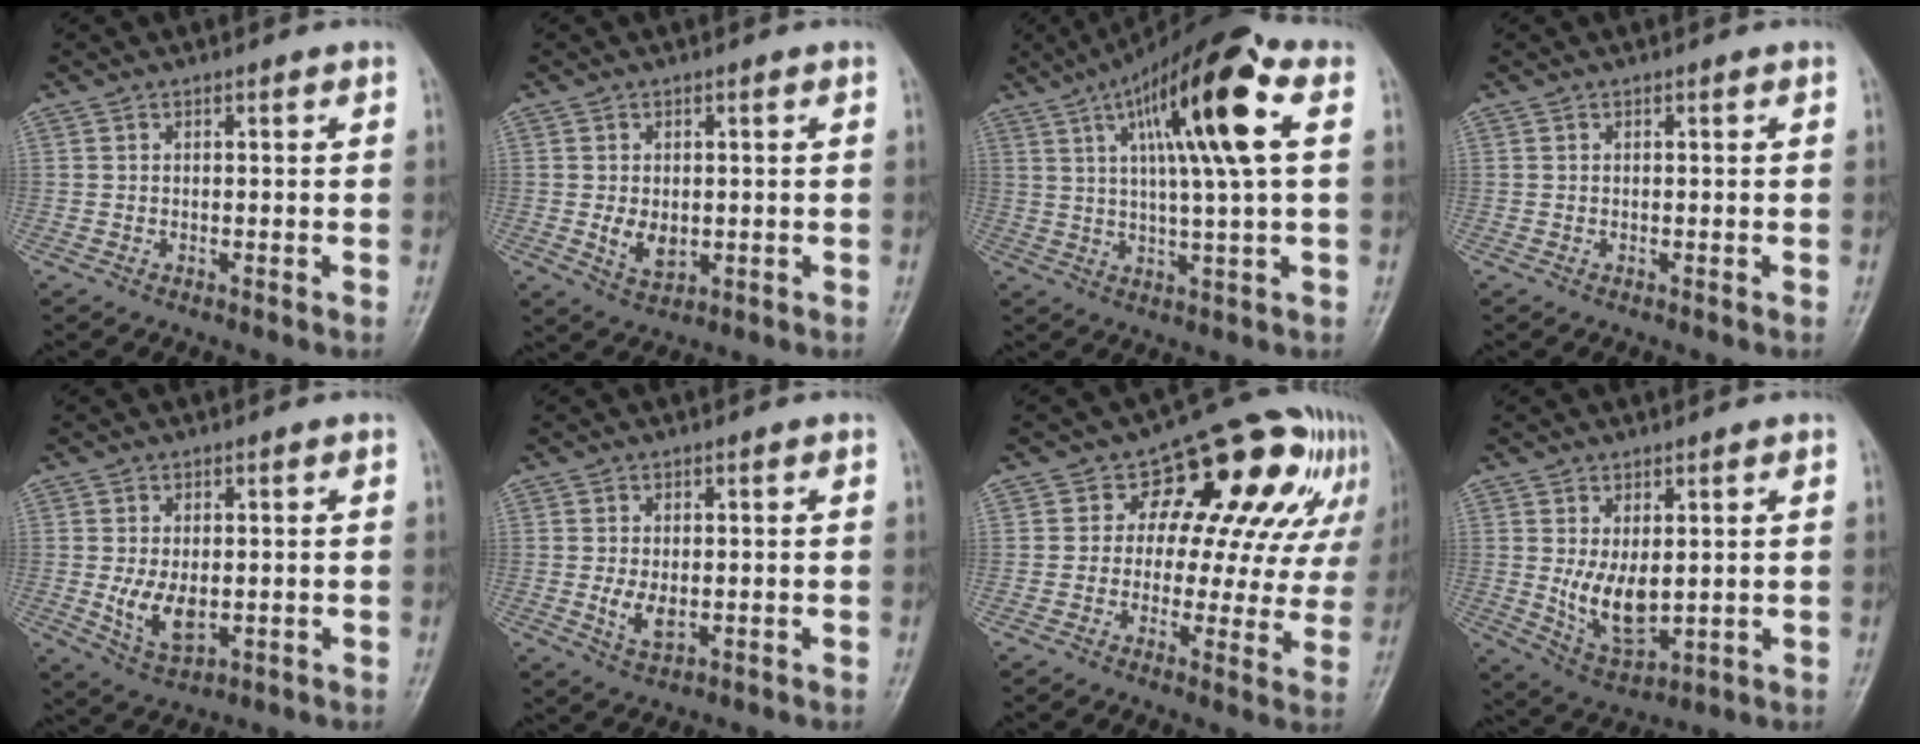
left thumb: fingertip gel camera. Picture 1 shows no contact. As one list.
[{"total": 4.5, "force": [-0.3, 3.1, 3.3], "torque": [-0.047, -0.009, 0.005]}, {"total": 17.1, "force": [5.4, 2.8, 16.0], "torque": [-0.278, 0.011, 0.079]}, {"total": 0.0}, {"total": 6.6, "force": [-0.5, 3.9, 5.3], "torque": [-0.092, -0.015, 0.001]}, {"total": 4.0, "force": [-0.4, 2.3, 3.2], "torque": [-0.061, -0.009, -0.002]}, {"total": 17.8, "force": [7.0, 10.8, 12.3], "torque": [-0.090, 0.007, 0.080]}, {"total": 8.5, "force": [0.8, 4.6, 7.1], "torque": [-0.111, -0.024, 0.033]}]